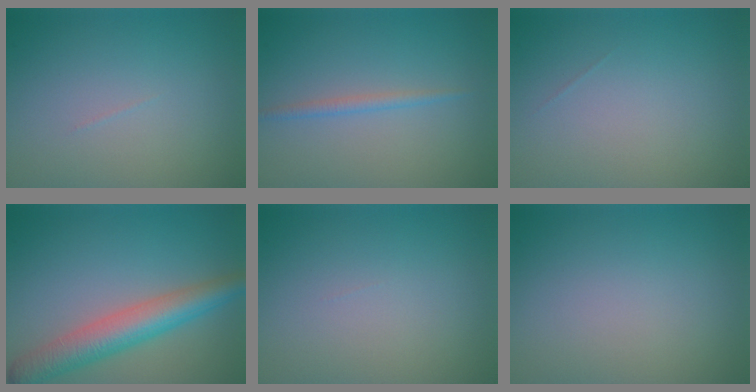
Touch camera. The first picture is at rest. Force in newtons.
{"total": 1.2, "press": 1.2, "slide": 0.1}
{"total": 0.0}
{"total": 6.0, "press": 6.0, "slide": 0.3}
{"total": 0.0}
{"total": 0.0}